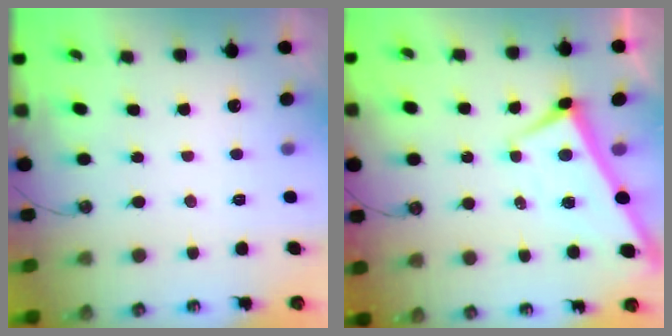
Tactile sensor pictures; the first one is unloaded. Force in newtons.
{"total": 1.9, "press": 1.9, "slide": 0.2}